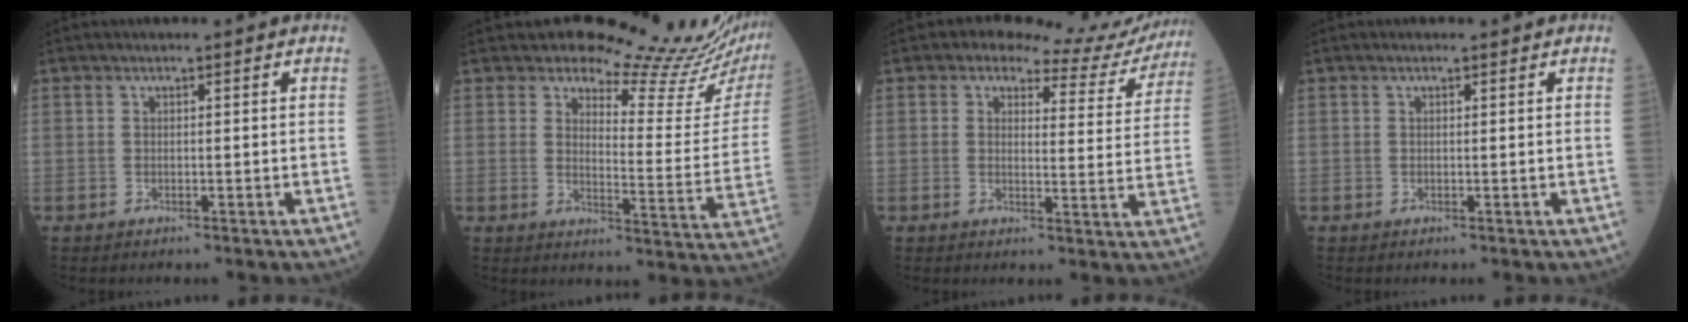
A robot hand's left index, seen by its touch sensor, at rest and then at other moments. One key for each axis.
{"total": 16.9, "fx": 16.5, "fy": 0.6, "fz": 3.6, "tx": -0.044, "ty": -0.111, "tz": 0.181}
{"total": 10.5, "fx": 9.8, "fy": 3.2, "fz": 2.1, "tx": -0.011, "ty": -0.002, "tz": 0.098}
{"total": 0.5, "fx": 0.4, "fy": 0.3, "fz": 0.0, "tx": 0.001, "ty": 0.006, "tz": 0.004}